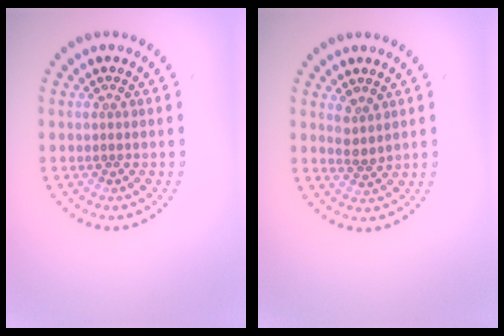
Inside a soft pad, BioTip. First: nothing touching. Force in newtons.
{"total": 1.7, "press": 1.3, "slide": 1.1}